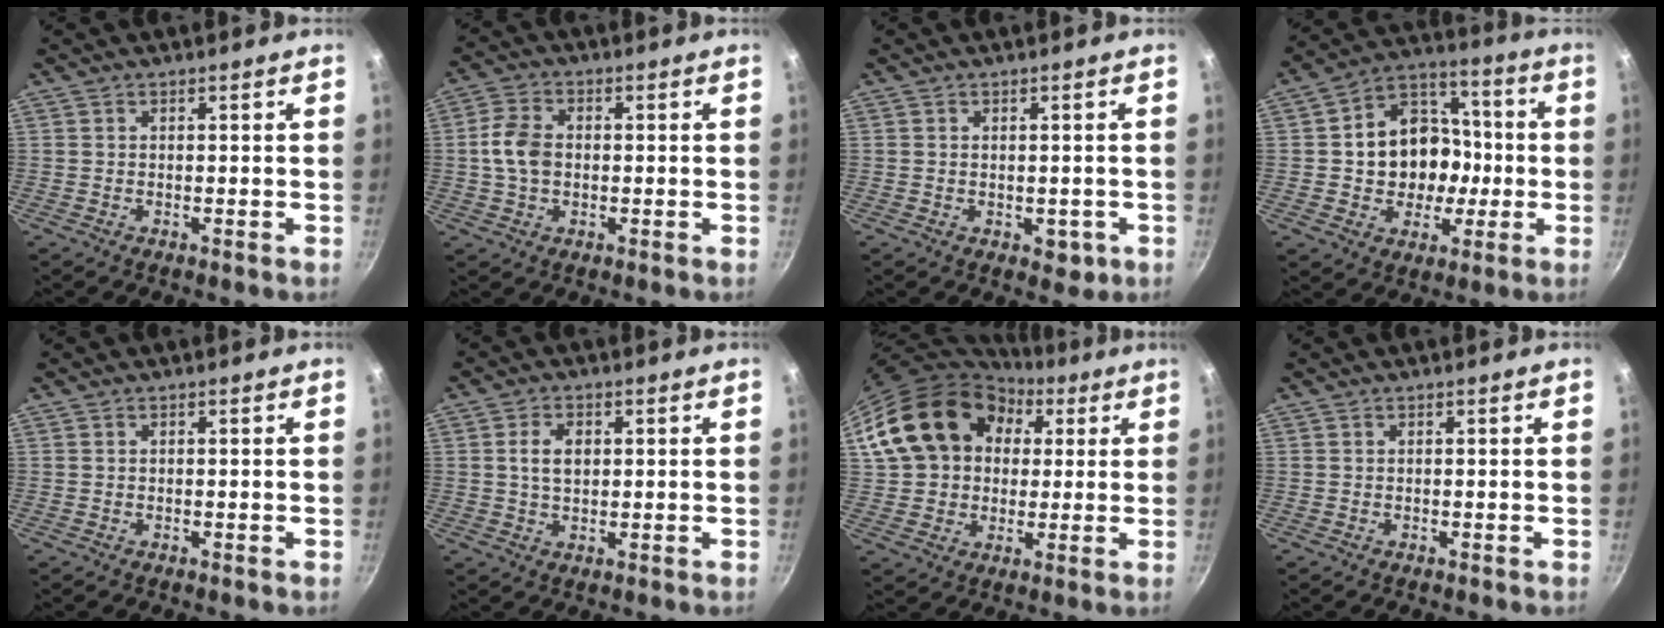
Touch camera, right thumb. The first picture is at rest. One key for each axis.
{"total": 6.9, "fx": -0.1, "fy": 4.9, "fz": 4.8, "tx": -0.087, "ty": 0.014, "tz": -0.008}
{"total": 3.4, "fx": -0.9, "fy": 2.2, "fz": 2.4, "tx": -0.023, "ty": -0.001, "tz": -0.009}
{"total": 15.7, "fx": -1.0, "fy": 13.1, "fz": 8.6, "tx": -0.098, "ty": 0.037, "tz": -0.016}
{"total": 0.0}
{"total": 2.5, "fx": 0.5, "fy": 1.6, "fz": 1.9, "tx": -0.026, "ty": 0.001, "tz": 0.009}
{"total": 19.9, "fx": 6.1, "fy": 15.5, "fz": 10.9, "tx": -0.169, "ty": 0.027, "tz": 0.108}
{"total": 0.0}